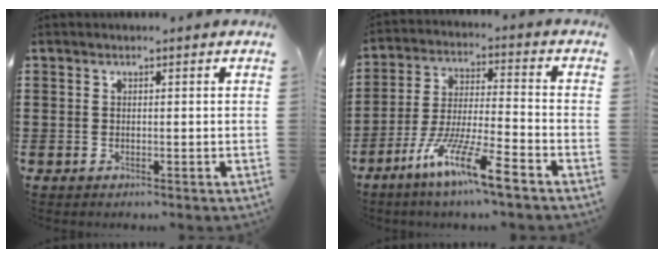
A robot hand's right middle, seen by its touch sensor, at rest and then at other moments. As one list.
[{"total": 10.8, "force": [-7.5, 0.7, 7.7], "torque": [-0.159, -0.004, -0.148]}]